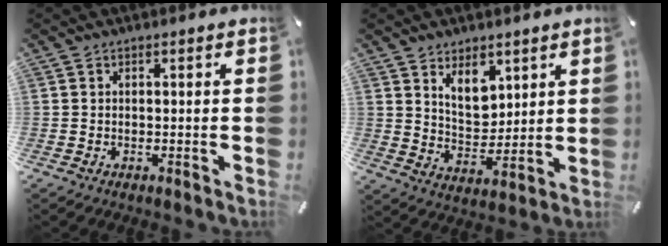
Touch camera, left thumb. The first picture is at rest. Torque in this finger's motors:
{"motor_torque": [1.66, 1.58, 1.19, -0.75, 0.19]}